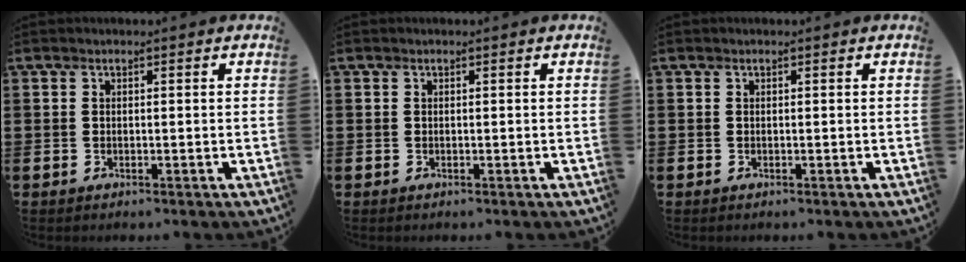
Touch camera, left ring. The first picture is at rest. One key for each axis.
{"total": 0.0}
{"total": 0.0}